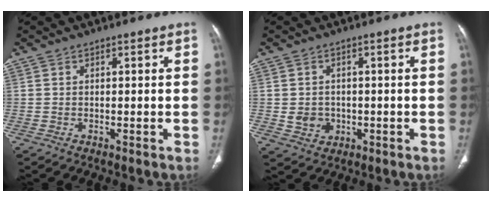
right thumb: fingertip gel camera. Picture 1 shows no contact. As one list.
[{"total": 4.0, "force": [-0.5, 3.5, 1.8], "torque": [-0.015, 0.002, 0.001]}]